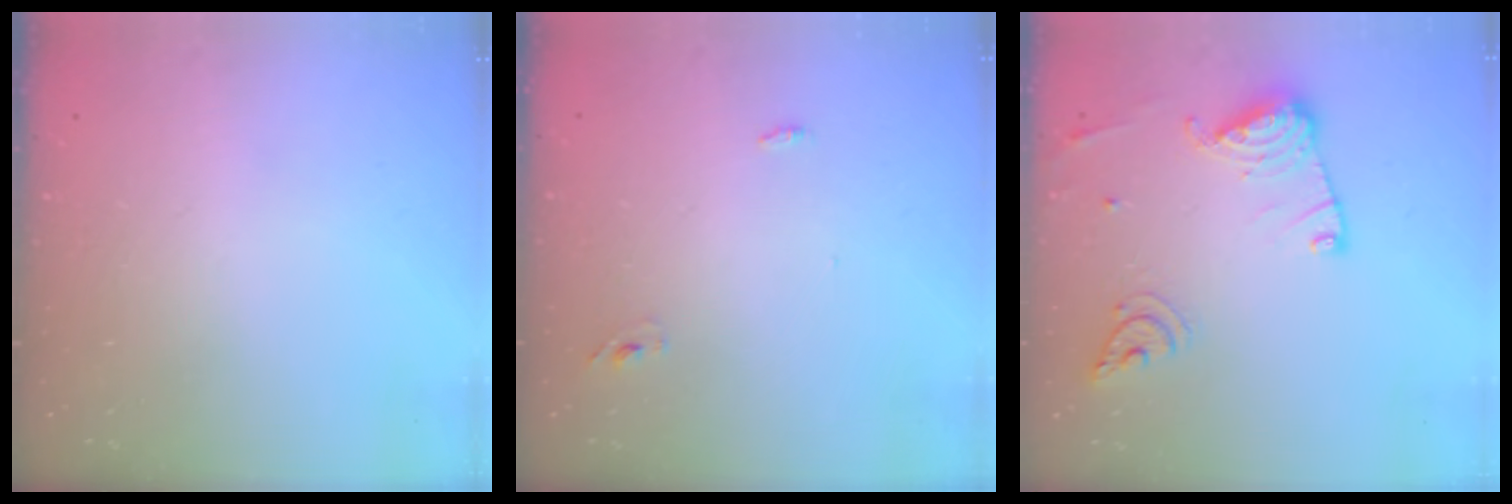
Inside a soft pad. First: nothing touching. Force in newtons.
{"total": 3.0, "press": 2.8, "slide": 1.1}
{"total": 14.5, "press": 14.5, "slide": 1.3}